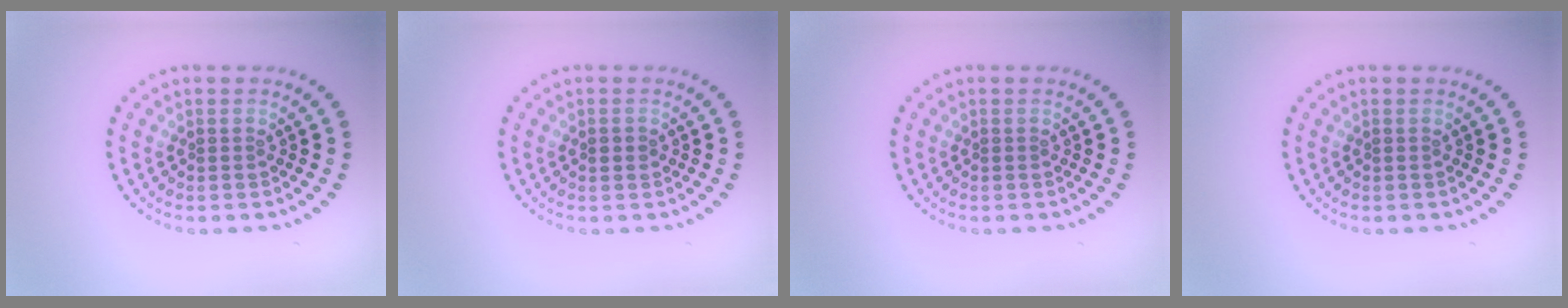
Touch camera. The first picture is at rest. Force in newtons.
{"total": 1.0, "press": 1.0, "slide": 0.1}
{"total": 0.0}
{"total": 0.0}